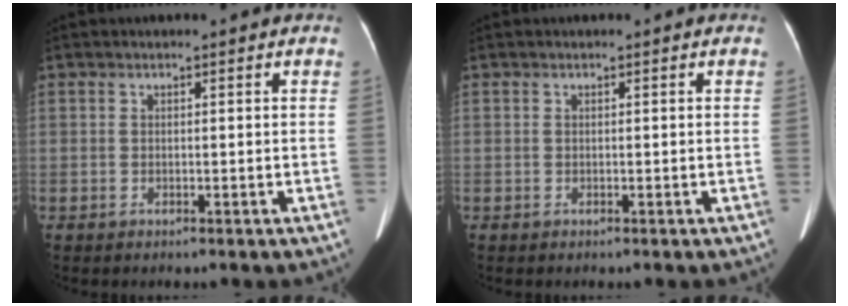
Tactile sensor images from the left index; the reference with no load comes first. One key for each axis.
{"total": 0.0}